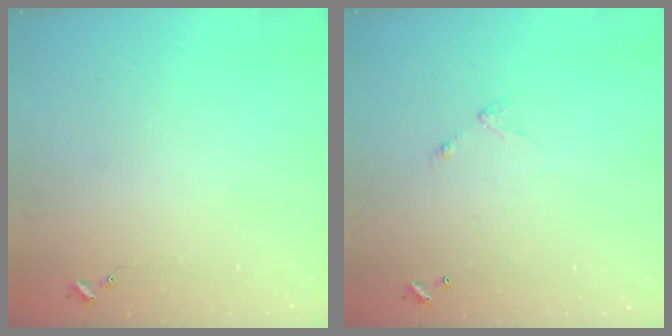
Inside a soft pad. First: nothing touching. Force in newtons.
{"total": 4.3, "press": 4.3, "slide": 0.3}